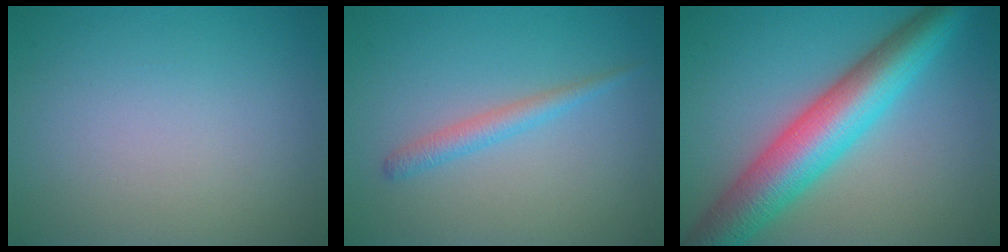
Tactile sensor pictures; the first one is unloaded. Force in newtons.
{"total": 1.8, "press": 1.8, "slide": 0.0}
{"total": 9.2, "press": 9.2, "slide": 0.3}